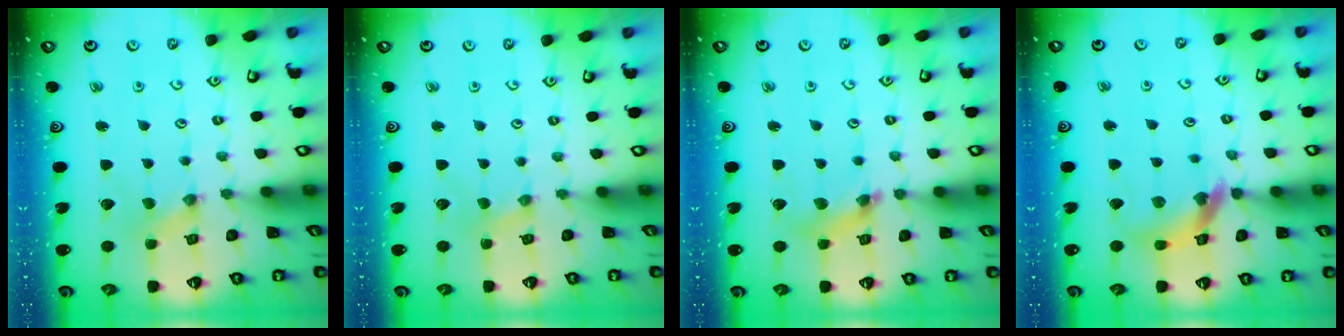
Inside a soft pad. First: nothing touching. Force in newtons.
{"total": 0.8, "press": 0.8, "slide": 0.1}
{"total": 7.1, "press": 7.0, "slide": 0.8}
{"total": 12.1, "press": 12.0, "slide": 1.4}